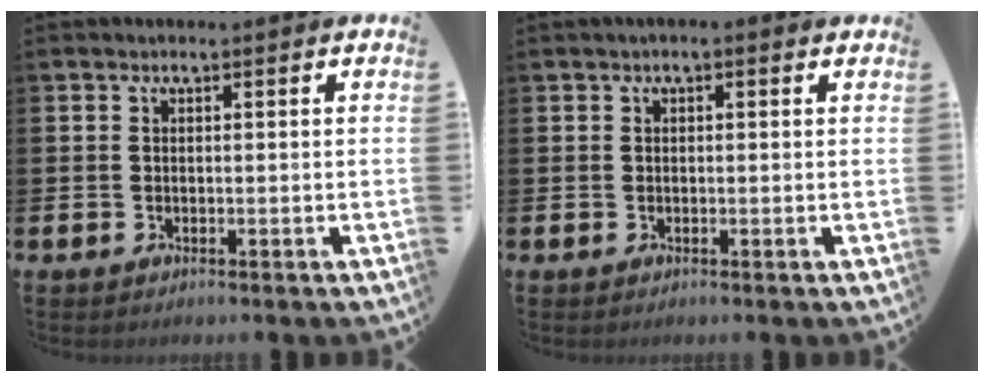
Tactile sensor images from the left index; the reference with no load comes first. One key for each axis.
{"total": 0.5, "fx": 0.1, "fy": 0.2, "fz": 0.4, "tx": -0.007, "ty": 0.005, "tz": 0.000}